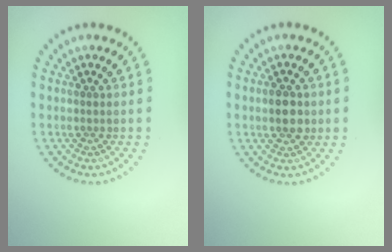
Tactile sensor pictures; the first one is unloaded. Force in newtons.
{"total": 2.8, "press": 2.7, "slide": 0.1}